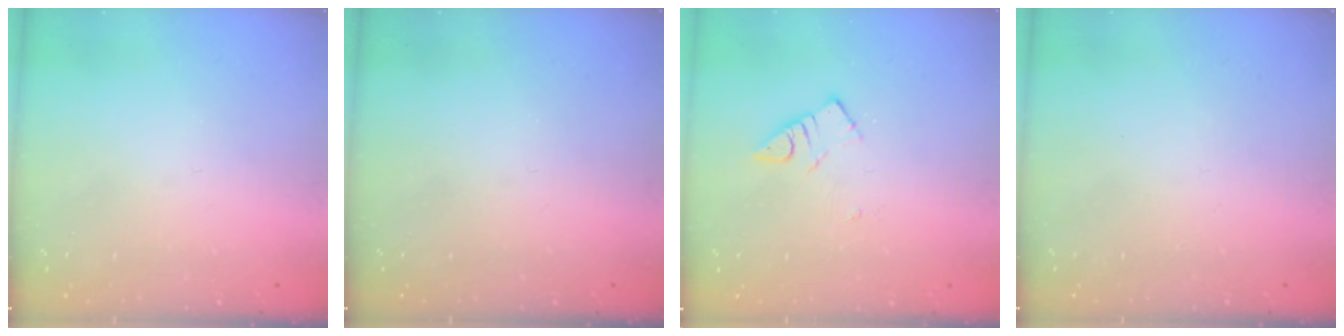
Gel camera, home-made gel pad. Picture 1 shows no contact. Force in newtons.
{"total": 0.0}
{"total": 2.8, "press": 2.7, "slide": 0.3}
{"total": 1.6, "press": 1.6, "slide": 0.1}